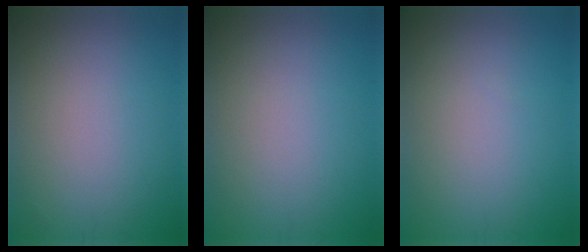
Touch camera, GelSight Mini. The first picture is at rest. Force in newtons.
{"total": 0.0}
{"total": 0.0}